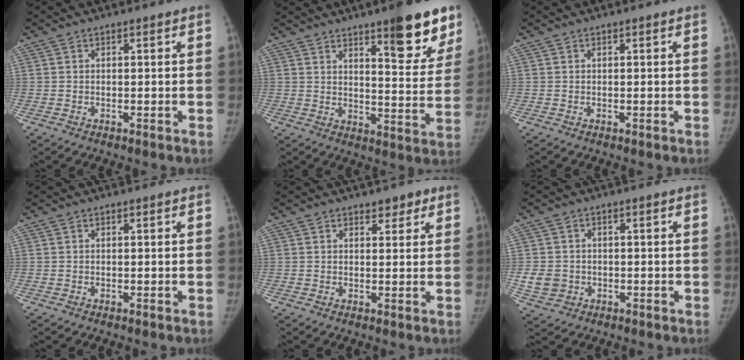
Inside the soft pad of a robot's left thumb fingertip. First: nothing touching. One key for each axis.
{"total": 15.0, "fx": 9.6, "fy": 4.0, "fz": 10.8, "tx": -0.091, "ty": -0.061, "tz": 0.133}
{"total": 0.0}
{"total": 0.0}
{"total": 2.8, "fx": 1.9, "fy": 1.5, "fz": 1.3, "tx": 0.003, "ty": -0.009, "tz": 0.025}
{"total": 4.6, "fx": -0.9, "fy": 4.1, "fz": 1.8, "tx": -0.024, "ty": 0.004, "tz": -0.008}